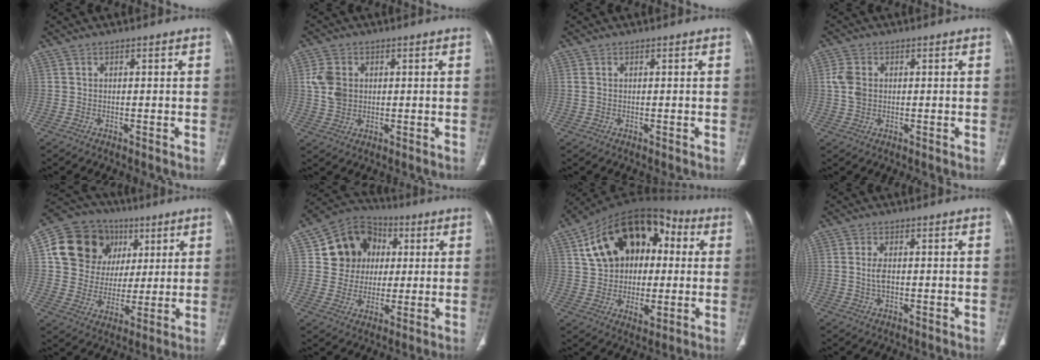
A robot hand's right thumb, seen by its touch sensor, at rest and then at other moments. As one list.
[{"total": 6.0, "force": [1.0, 4.7, 3.6], "torque": [-0.063, -0.002, 0.022]}, {"total": 1.0, "force": [0.2, 0.6, 0.7], "torque": [-0.026, 0.010, 0.010]}, {"total": 4.1, "force": [0.5, 3.0, 2.8], "torque": [-0.061, 0.003, 0.009]}, {"total": 18.2, "force": [6.1, 15.4, 7.4], "torque": [-0.099, 0.022, 0.115]}, {"total": 13.2, "force": [3.0, 11.8, 5.1], "torque": [-0.044, 0.007, 0.049]}, {"total": 23.3, "force": [5.5, 15.1, 16.8], "torque": [-0.245, 0.024, 0.085]}, {"total": 3.0, "force": [0.0, 1.6, 2.5], "torque": [-0.052, 0.000, 0.000]}]